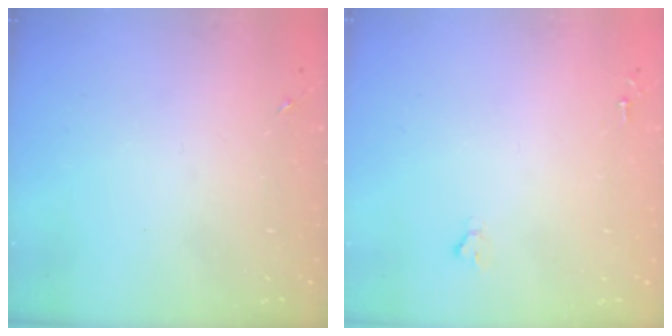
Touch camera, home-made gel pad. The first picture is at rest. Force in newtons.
{"total": 1.6, "press": 1.6, "slide": 0.2}